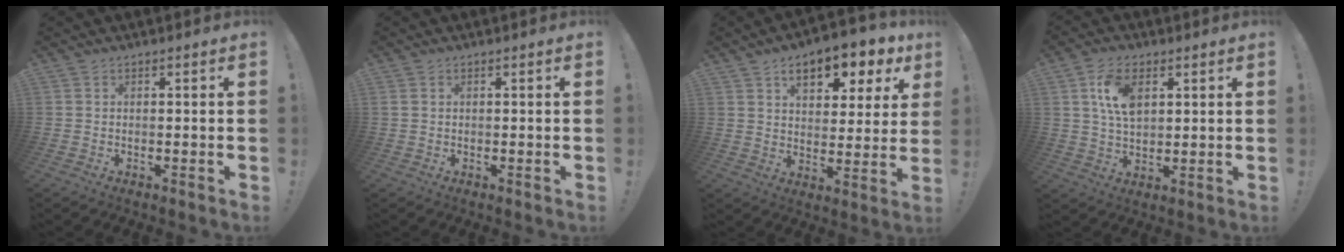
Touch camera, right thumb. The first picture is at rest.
{"total": 0.8, "force": [0.4, 0.5, 0.5], "torque": [-0.013, 0.003, 0.008]}
{"total": 11.4, "force": [6.2, 5.8, 7.6], "torque": [-0.109, -0.035, 0.104]}
{"total": 10.0, "force": [3.7, 6.0, 7.1], "torque": [-0.125, -0.001, 0.068]}